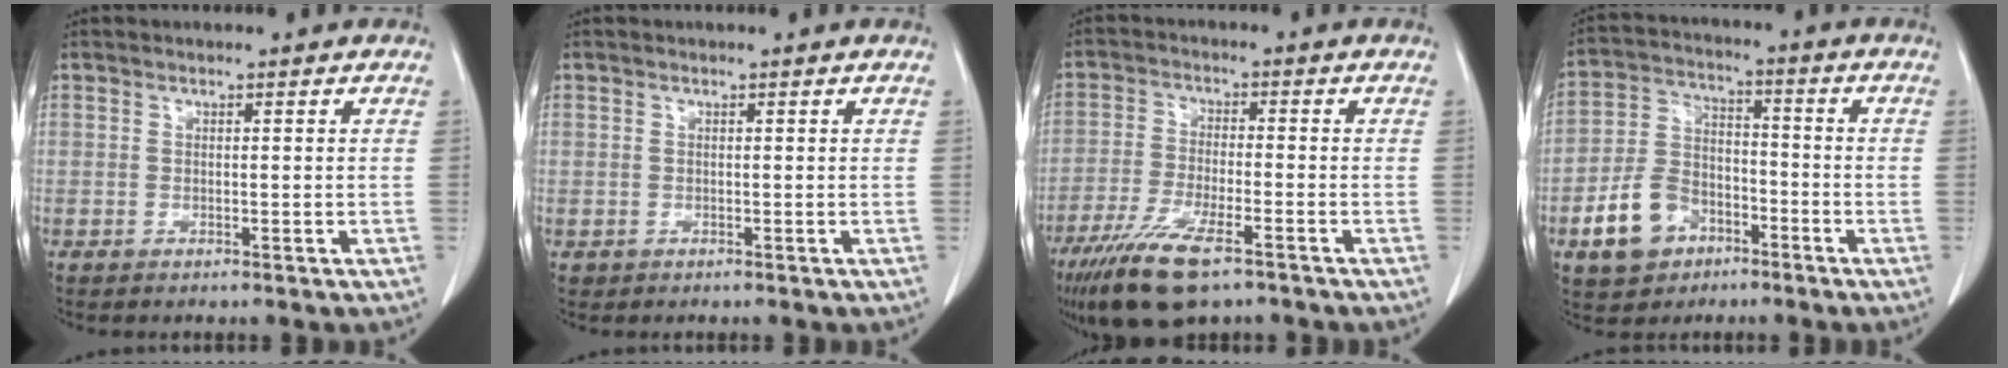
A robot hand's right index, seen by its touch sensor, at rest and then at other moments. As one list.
[{"total": 0.6, "force": [-0.1, 0.6, 0.0], "torque": [0.003, 0.006, -0.003]}, {"total": 11.5, "force": [-7.6, 2.7, 8.2], "torque": [-0.158, -0.025, -0.131]}, {"total": 10.3, "force": [-5.2, 7.3, 5.1], "torque": [-0.121, 0.017, -0.088]}]